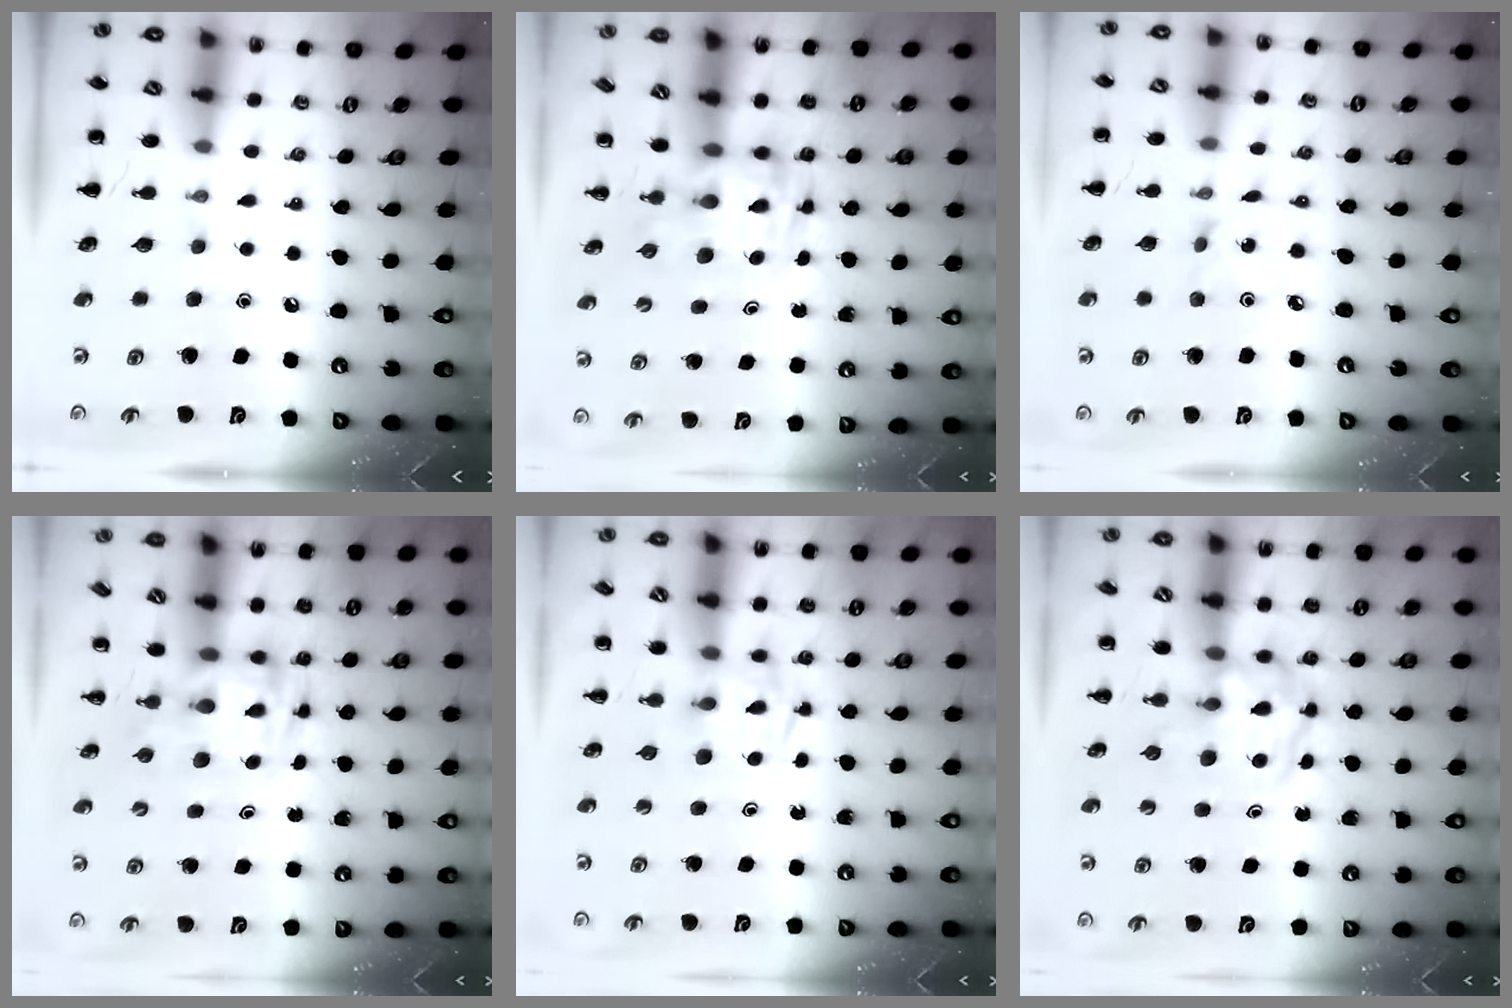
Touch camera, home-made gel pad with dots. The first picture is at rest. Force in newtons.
{"total": 3.6, "press": 3.5, "slide": 0.6}
{"total": 1.5, "press": 1.4, "slide": 0.4}
{"total": 3.6, "press": 3.5, "slide": 0.6}
{"total": 2.5, "press": 2.3, "slide": 1.0}
{"total": 3.8, "press": 3.8, "slide": 0.4}